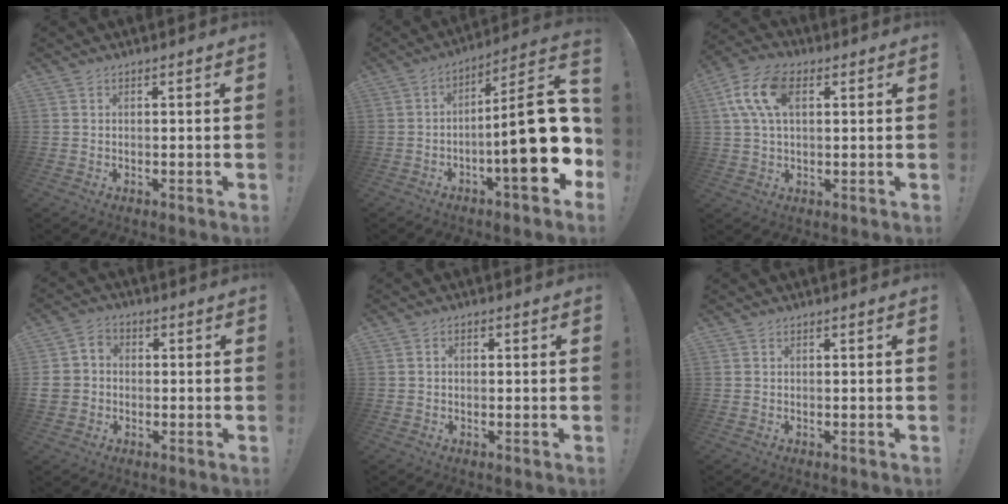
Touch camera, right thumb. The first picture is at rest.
{"total": 22.2, "force": [-2.9, 5.6, 21.2], "torque": [-0.304, 0.013, -0.040]}
{"total": 12.6, "force": [3.4, 7.2, 9.7], "torque": [-0.188, 0.007, 0.064]}
{"total": 6.2, "force": [-1.9, 5.5, 2.4], "torque": [-0.047, 0.019, -0.033]}
{"total": 1.4, "force": [-0.6, 1.0, 0.7], "torque": [-0.005, 0.003, -0.014]}
{"total": 0.0}